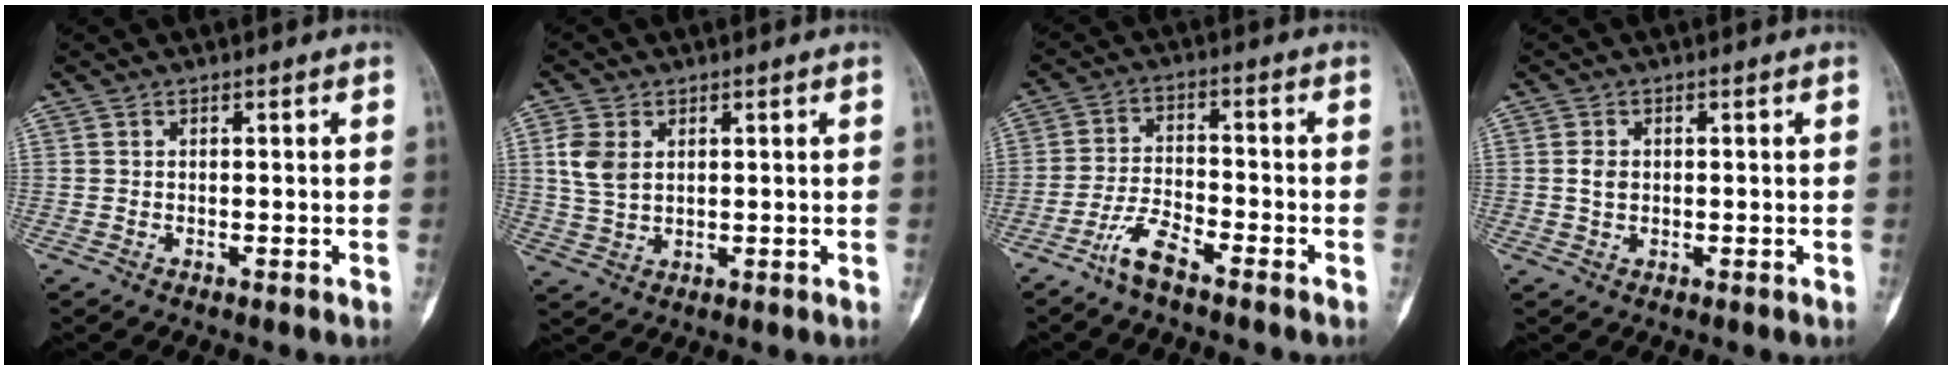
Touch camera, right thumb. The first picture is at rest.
{"total": 5.9, "force": [1.6, 4.0, 4.1], "torque": [-0.077, -0.002, 0.037]}
{"total": 6.1, "force": [-4.5, 1.6, 3.8], "torque": [-0.085, 0.025, -0.091]}
{"total": 2.3, "force": [0.2, 1.7, 1.6], "torque": [-0.020, 0.001, 0.004]}